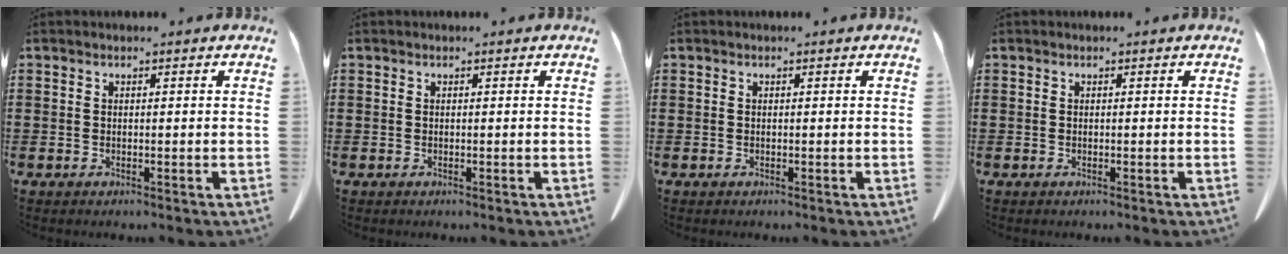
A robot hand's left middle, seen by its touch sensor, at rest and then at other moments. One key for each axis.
{"total": 0.0}
{"total": 0.0}
{"total": 0.0}